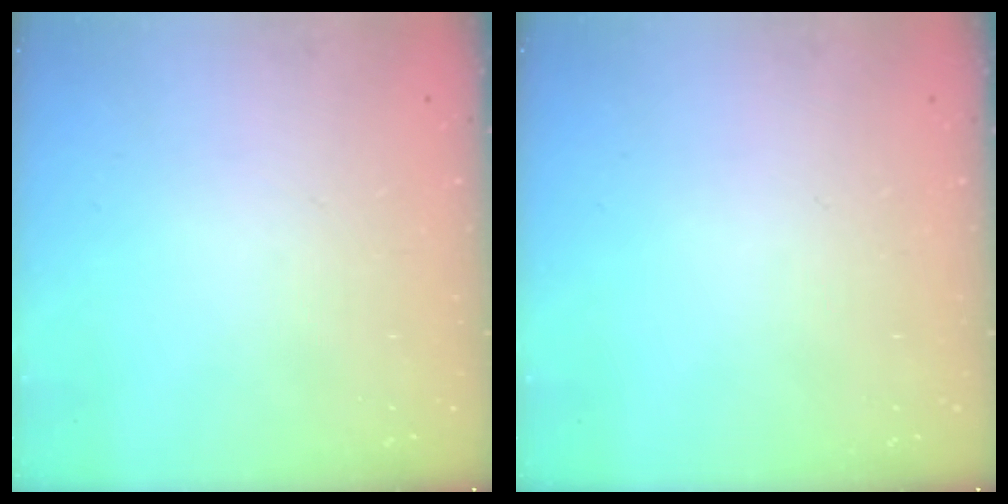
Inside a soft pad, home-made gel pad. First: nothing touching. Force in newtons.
{"total": 0.0}